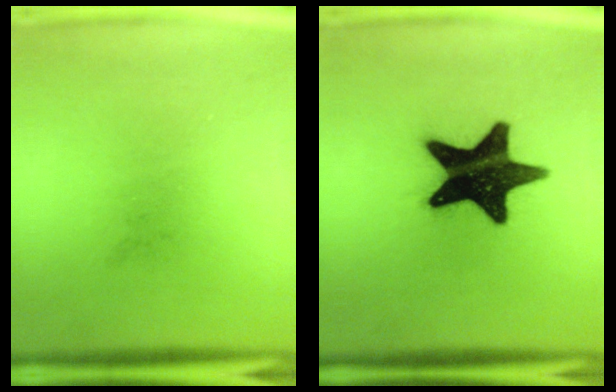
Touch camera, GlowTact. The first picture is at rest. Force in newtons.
{"total": 19.5}